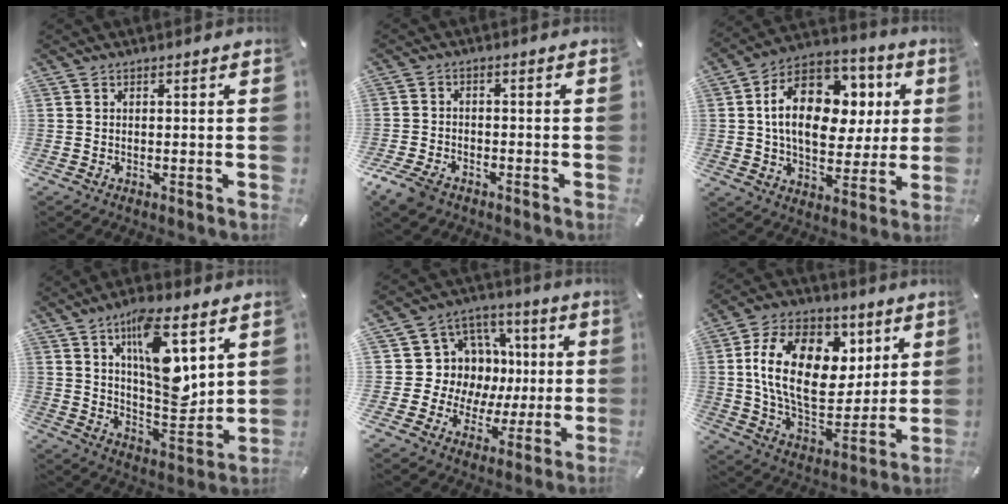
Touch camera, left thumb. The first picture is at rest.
{"total": 5.1, "force": [-3.6, 2.9, 2.2], "torque": [-0.058, 0.013, -0.072]}
{"total": 19.0, "force": [4.1, 13.2, 13.0], "torque": [-0.215, -0.007, 0.076]}
{"total": 16.5, "force": [7.9, 6.6, 12.9], "torque": [-0.197, -0.039, 0.129]}
{"total": 12.5, "force": [-0.4, 12.3, 2.1], "torque": [-0.021, -0.016, 0.014]}
{"total": 21.2, "force": [6.0, 14.1, 14.7], "torque": [-0.258, -0.008, 0.105]}